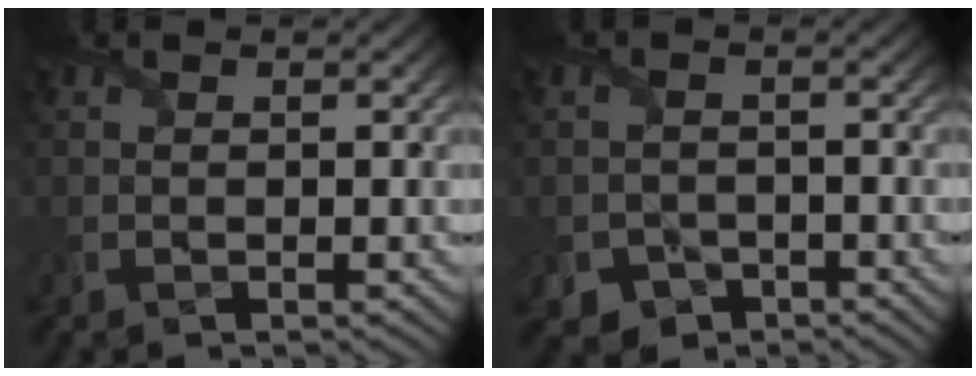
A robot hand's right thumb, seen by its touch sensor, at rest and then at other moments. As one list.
[{"total": 3.0, "force": [-2.1, 2.2, 0.4], "torque": [-0.004, -0.009, -0.037]}]